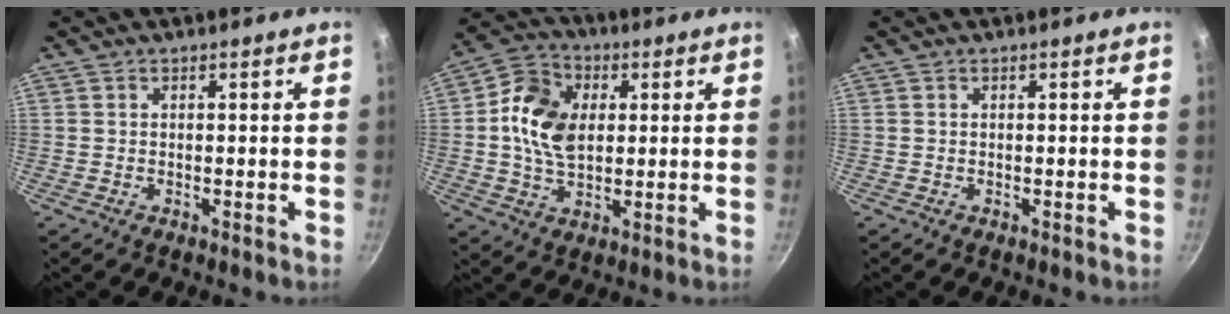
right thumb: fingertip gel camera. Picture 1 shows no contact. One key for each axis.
{"total": 12.2, "fx": 1.7, "fy": 8.5, "fz": 8.5, "tx": -0.132, "ty": 0.006, "tz": 0.019}
{"total": 0.0}